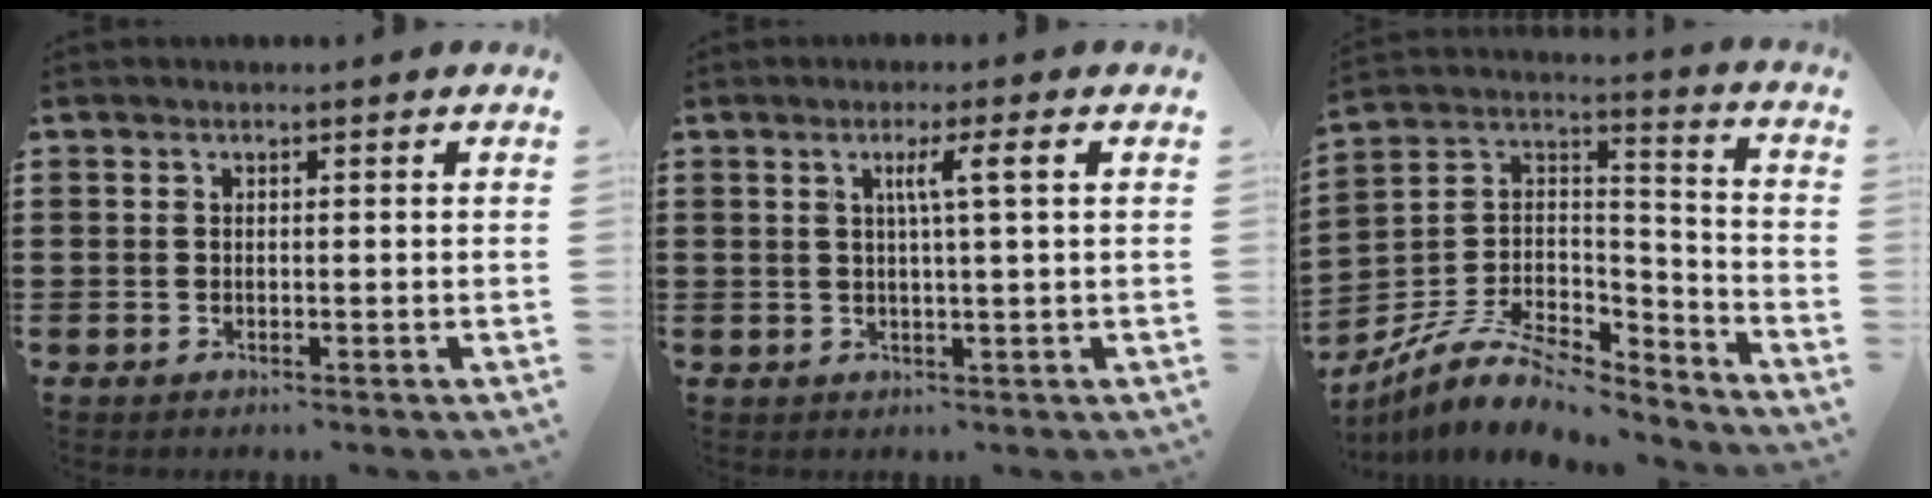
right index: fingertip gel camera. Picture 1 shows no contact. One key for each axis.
{"total": 3.9, "fx": 0.9, "fy": -0.3, "fz": 3.8, "tx": -0.073, "ty": 0.000, "tz": 0.009}
{"total": 8.8, "fx": -7.0, "fy": 3.4, "fz": 4.2, "tx": -0.095, "ty": 0.009, "tz": -0.137}